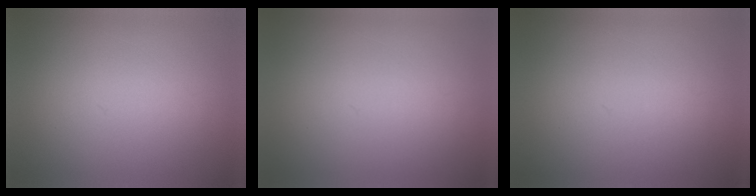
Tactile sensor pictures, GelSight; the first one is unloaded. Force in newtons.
{"total": 0.0}
{"total": 1.1}